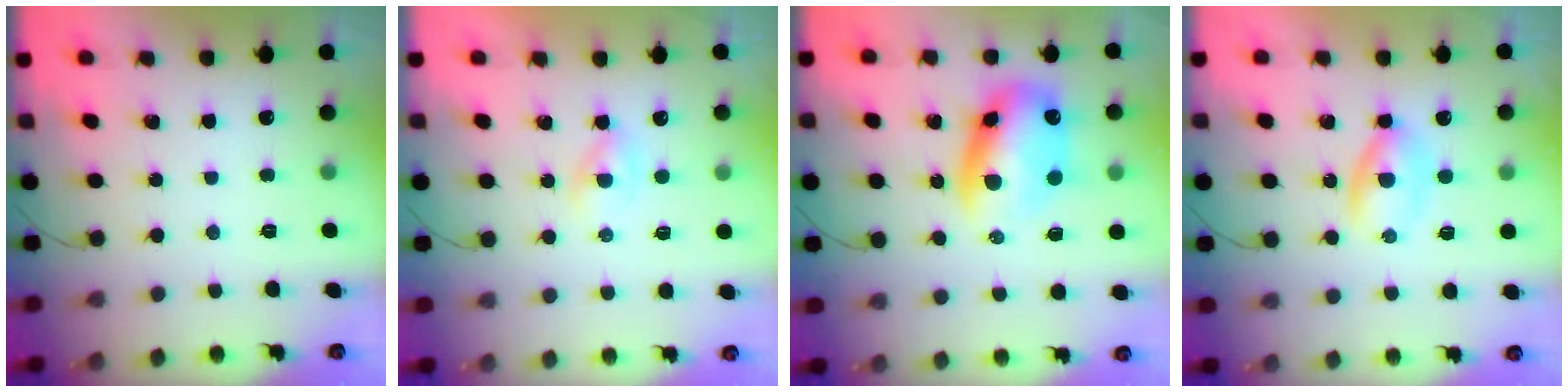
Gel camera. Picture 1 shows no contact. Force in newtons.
{"total": 1.9, "press": 1.6, "slide": 0.9}
{"total": 12.3, "press": 11.9, "slide": 3.1}
{"total": 3.1, "press": 3.0, "slide": 1.0}